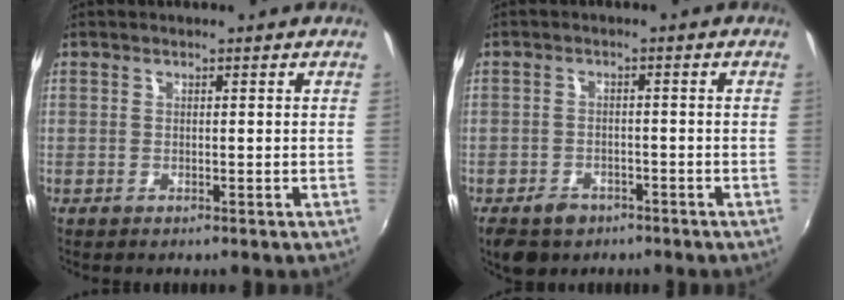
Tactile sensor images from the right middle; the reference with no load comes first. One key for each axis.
{"total": 6.4, "fx": -4.3, "fy": 4.1, "fz": 2.4, "tx": -0.064, "ty": -0.002, "tz": -0.063}